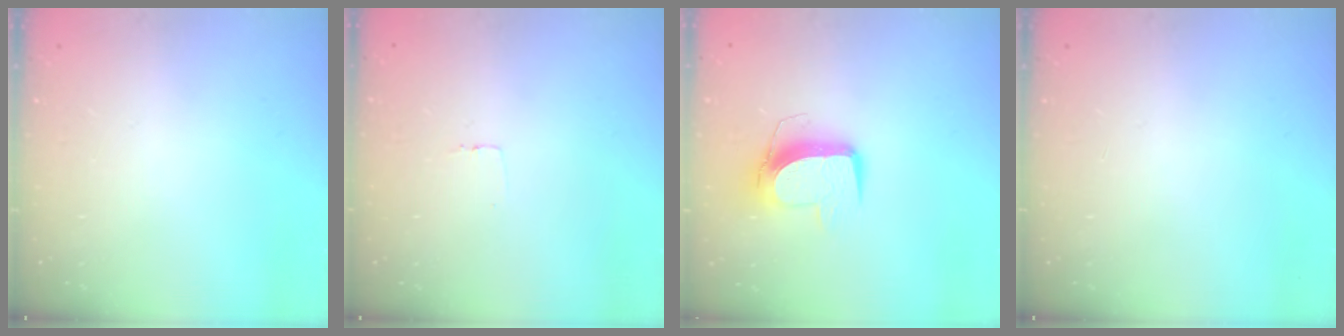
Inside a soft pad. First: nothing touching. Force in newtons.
{"total": 2.3, "press": 2.3, "slide": 0.1}
{"total": 10.9, "press": 10.9, "slide": 0.7}
{"total": 0.0}